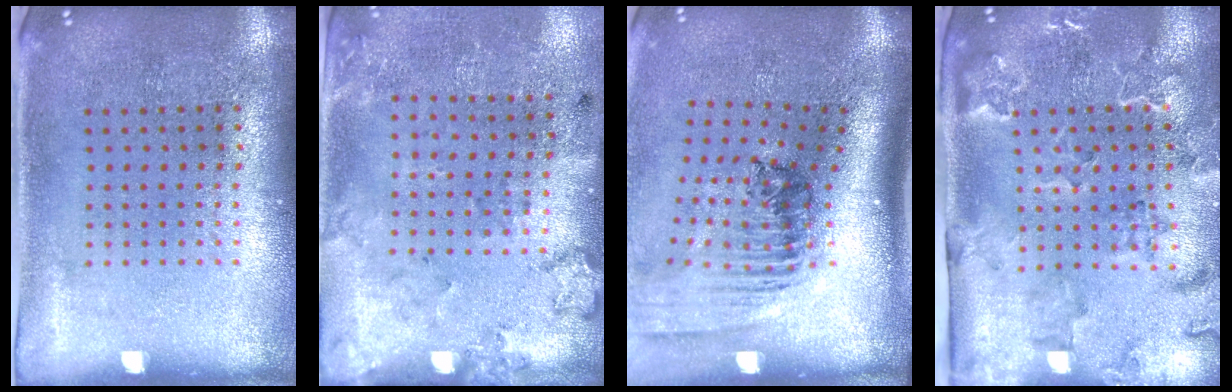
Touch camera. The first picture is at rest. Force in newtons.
{"total": 2.0, "press": 1.3, "slide": 1.5}
{"total": 2.4, "press": 1.7, "slide": 1.8}
{"total": 2.3, "press": 2.2, "slide": 0.5}